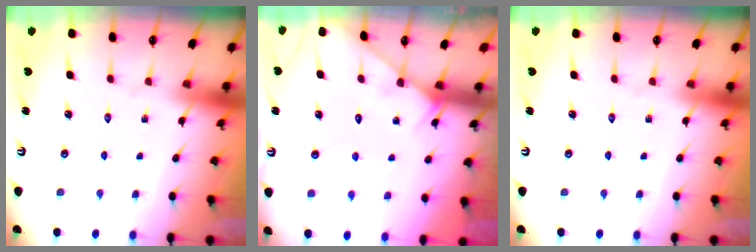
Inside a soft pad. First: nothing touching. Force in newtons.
{"total": 3.8, "press": 3.8, "slide": 0.4}
{"total": 0.0}